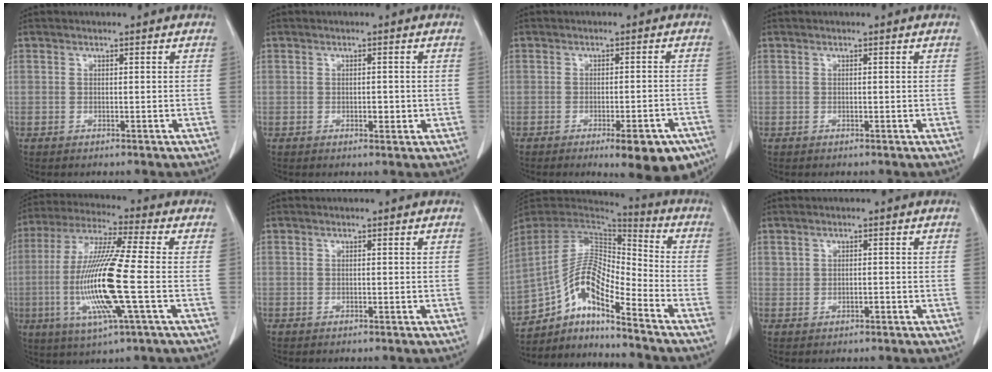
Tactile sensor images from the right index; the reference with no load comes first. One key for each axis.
{"total": 1.6, "fx": -0.2, "fy": 0.9, "fz": 1.3, "tx": -0.017, "ty": 0.000, "tz": 0.002}
{"total": 9.5, "fx": -6.3, "fy": 2.6, "fz": 6.5, "tx": -0.059, "ty": 0.000, "tz": -0.082}
{"total": 0.0}
{"total": 16.0, "fx": -3.2, "fy": 0.2, "fz": 15.7, "tx": -0.325, "ty": -0.013, "tz": -0.069}
{"total": 0.0}
{"total": 13.4, "fx": -9.0, "fy": 3.1, "fz": 9.5, "tx": -0.185, "ty": 0.025, "tz": -0.159}
{"total": 1.0, "fx": 0.0, "fy": 0.8, "fz": 0.6, "tx": -0.013, "ty": 0.005, "tz": 0.003}